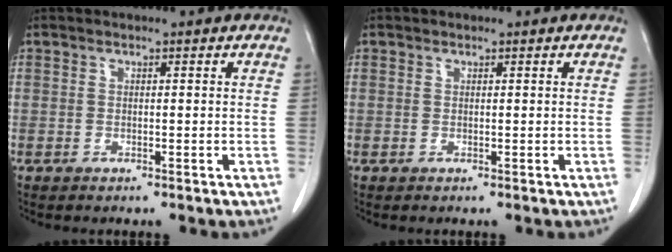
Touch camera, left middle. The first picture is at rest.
{"total": 0.0}